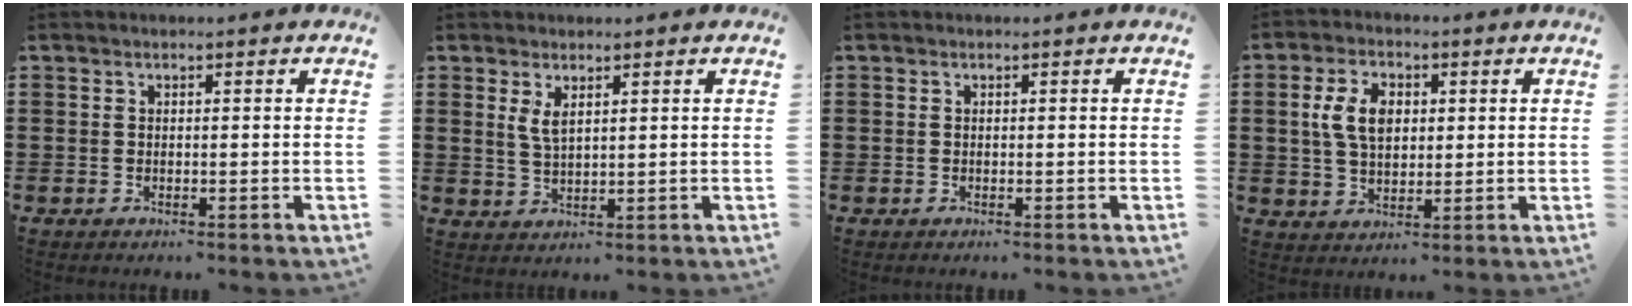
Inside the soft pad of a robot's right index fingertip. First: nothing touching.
{"total": 2.8, "force": [1.4, 1.0, 2.2], "torque": [-0.047, 0.003, 0.025]}
{"total": 0.0}
{"total": 6.8, "force": [1.3, 4.3, 5.1], "torque": [-0.125, 0.011, 0.016]}